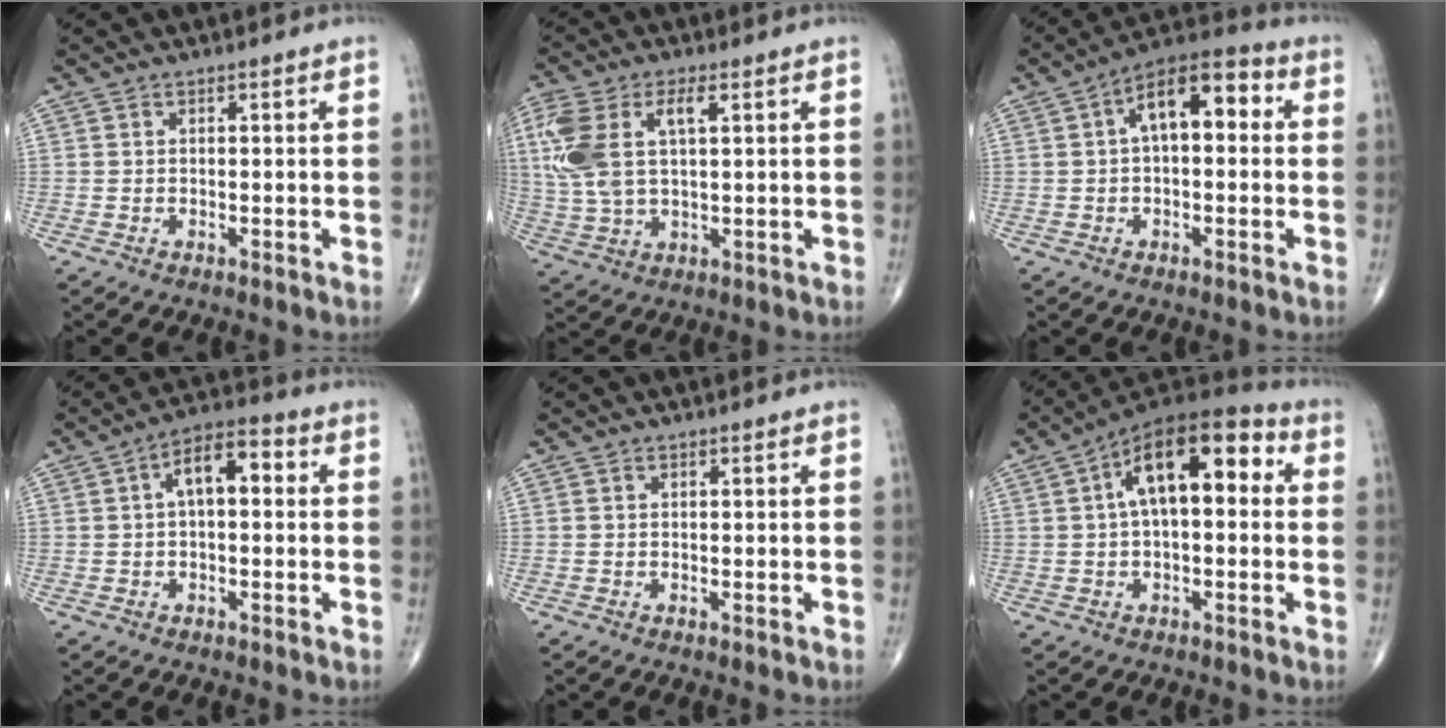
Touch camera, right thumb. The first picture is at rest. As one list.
[{"total": 12.8, "force": [3.3, 6.4, 10.7], "torque": [-0.254, 0.013, 0.068]}, {"total": 11.2, "force": [1.7, 5.8, 9.4], "torque": [-0.122, 0.037, 0.014]}, {"total": 7.9, "force": [1.1, 4.1, 6.6], "torque": [-0.087, 0.029, 0.006]}, {"total": 0.0}, {"total": 15.6, "force": [3.0, 7.6, 13.3], "torque": [-0.182, 0.043, 0.038]}]